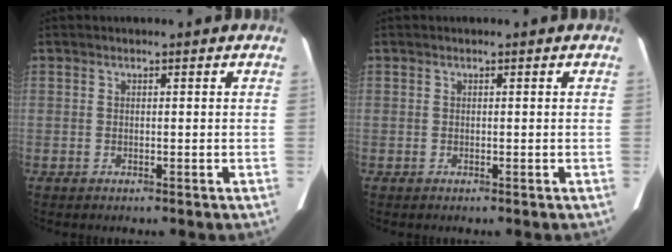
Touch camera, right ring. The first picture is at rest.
{"total": 0.0}